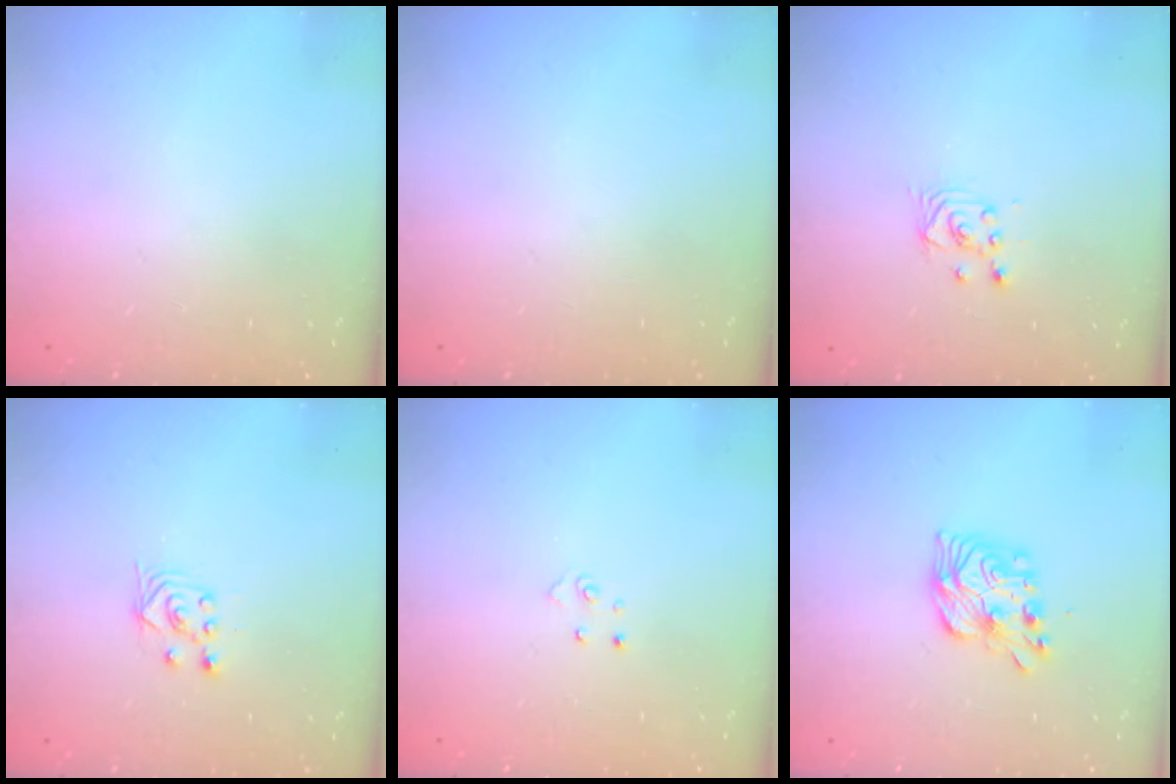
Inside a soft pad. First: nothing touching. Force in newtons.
{"total": 0.0}
{"total": 2.5, "press": 2.5, "slide": 0.2}
{"total": 2.5, "press": 2.2, "slide": 1.2}
{"total": 4.1, "press": 4.1, "slide": 0.4}
{"total": 11.5, "press": 11.5, "slide": 0.4}